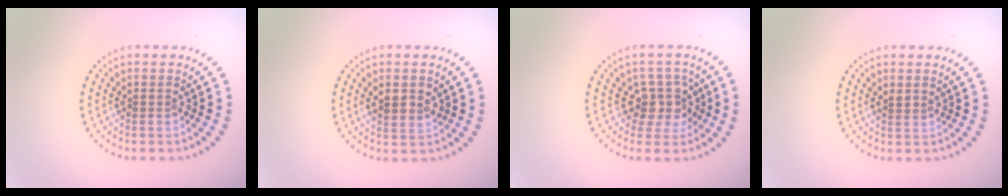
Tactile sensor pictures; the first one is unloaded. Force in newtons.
{"total": 2.2, "press": 2.1, "slide": 0.8}
{"total": 3.1, "press": 2.4, "slide": 1.9}
{"total": 0.6, "press": 0.3, "slide": 0.5}